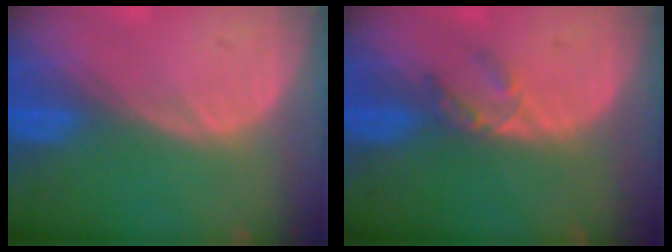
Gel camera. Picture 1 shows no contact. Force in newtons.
{"total": 2.5, "press": 2.3, "slide": 1.0}